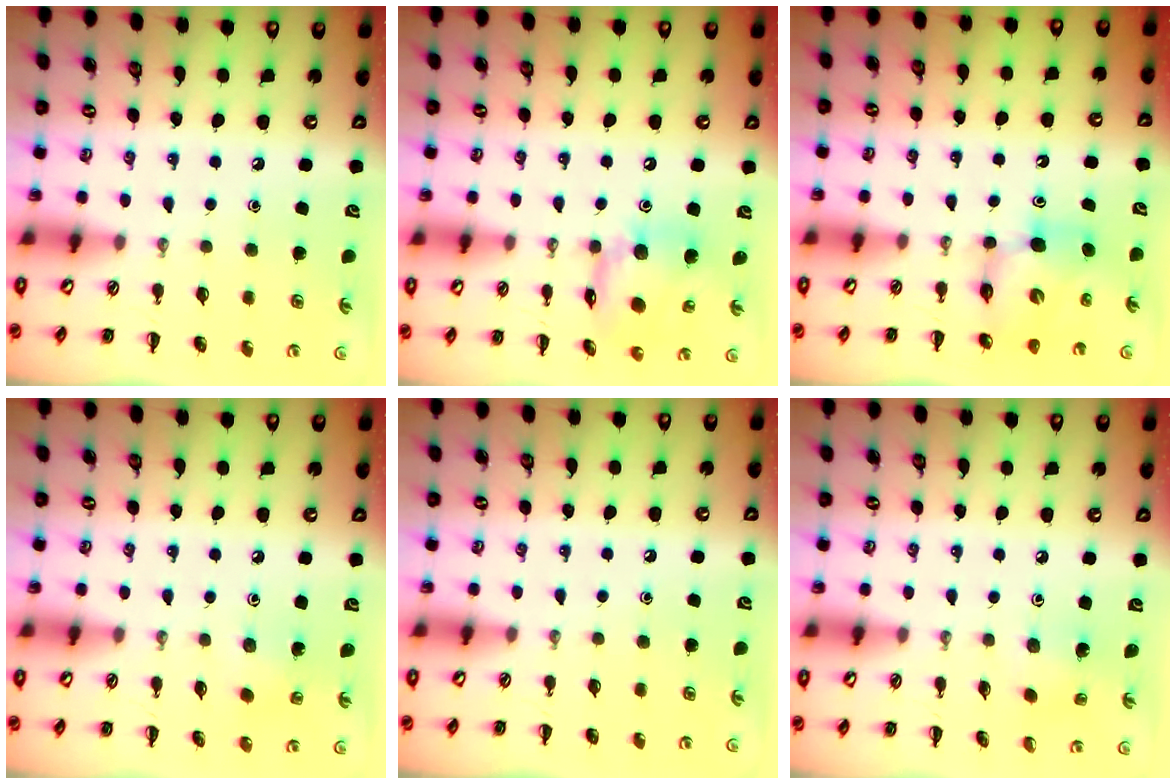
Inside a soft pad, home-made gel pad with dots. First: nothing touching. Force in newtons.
{"total": 14.2, "press": 14.1, "slide": 2.1}
{"total": 6.9, "press": 6.8, "slide": 1.0}
{"total": 2.0, "press": 1.9, "slide": 0.7}
{"total": 0.0}
{"total": 1.6, "press": 1.5, "slide": 0.6}